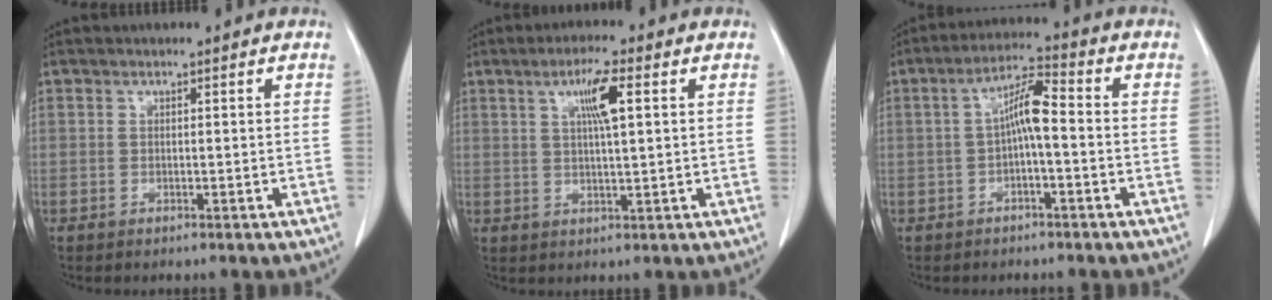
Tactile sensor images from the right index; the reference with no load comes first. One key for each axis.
{"total": 5.7, "fx": 2.0, "fy": 0.4, "fz": 5.4, "tx": -0.098, "ty": 0.002, "tz": 0.034}
{"total": 6.1, "fx": -0.4, "fy": 1.2, "fz": 5.9, "tx": -0.114, "ty": 0.022, "tz": -0.010}